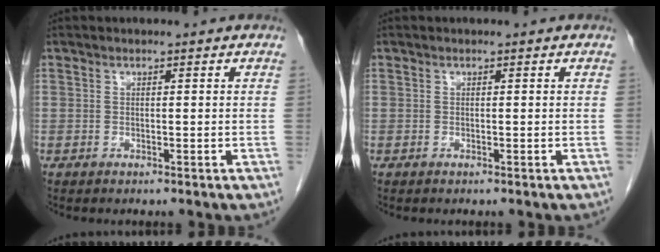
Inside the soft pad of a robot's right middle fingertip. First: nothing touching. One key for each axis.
{"total": 0.0}